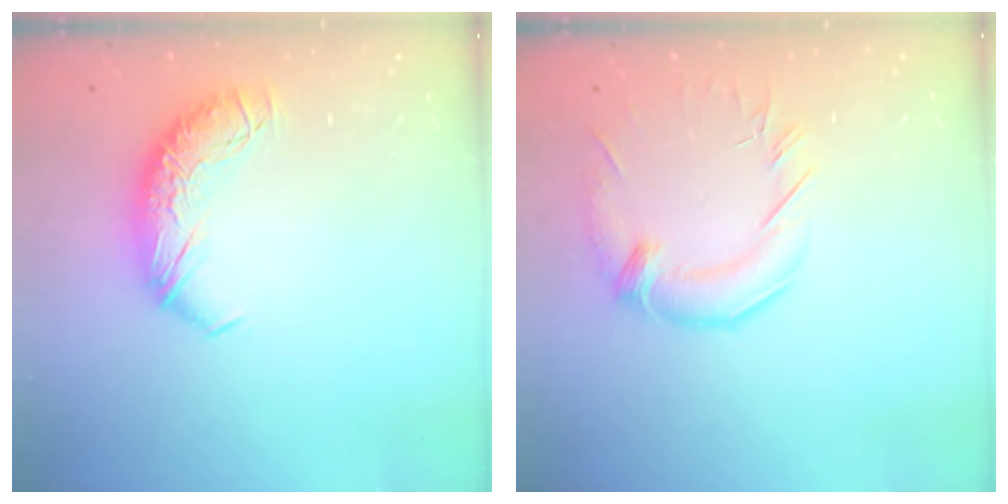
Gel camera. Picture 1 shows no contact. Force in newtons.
{"total": 1.5, "press": 0.3, "slide": 1.5}